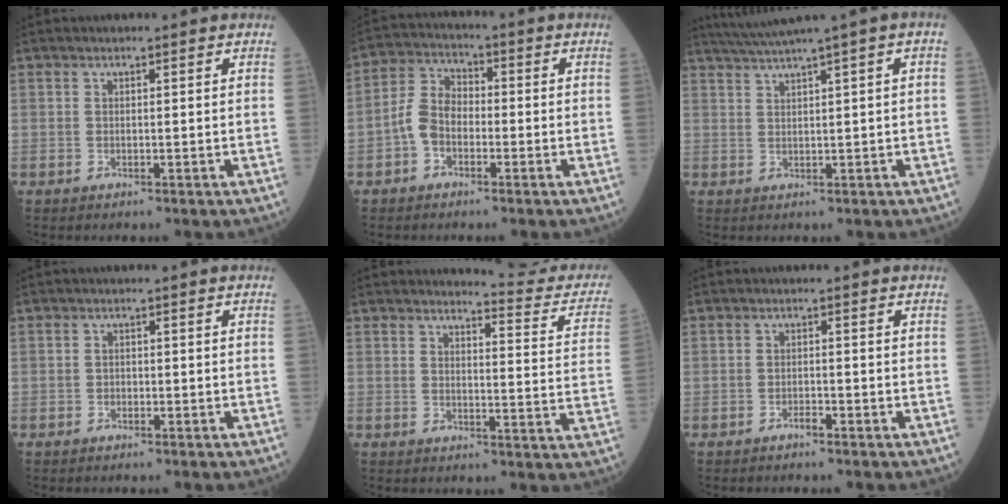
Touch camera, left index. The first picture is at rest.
{"total": 5.8, "force": [-1.9, 4.2, 3.6], "torque": [-0.086, 0.018, -0.044]}
{"total": 5.4, "force": [3.6, -1.4, 3.8], "torque": [-0.073, 0.016, 0.068]}
{"total": 0.7, "force": [-0.4, 0.5, 0.3], "torque": [-0.002, 0.001, -0.008]}
{"total": 10.6, "force": [10.5, -0.3, 1.2], "torque": [-0.008, -0.080, 0.105]}
{"total": 1.0, "force": [-0.8, 0.1, 0.5], "torque": [-0.009, 0.001, -0.013]}